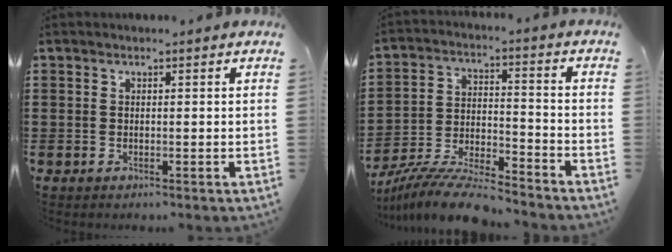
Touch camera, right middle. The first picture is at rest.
{"total": 10.3, "force": [-9.7, 0.5, 3.4], "torque": [-0.068, 0.014, -0.191]}